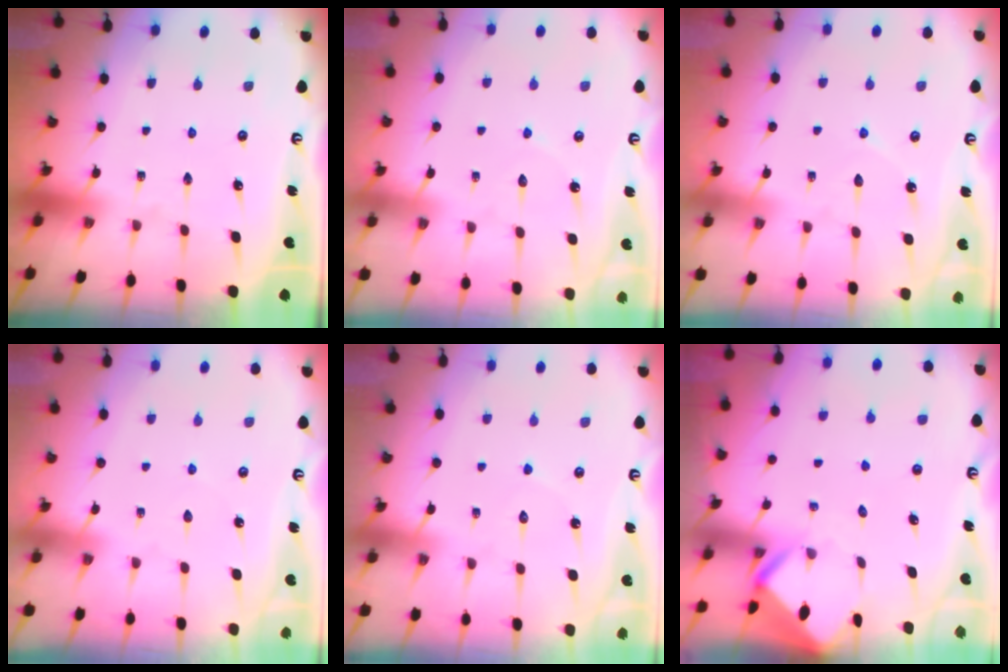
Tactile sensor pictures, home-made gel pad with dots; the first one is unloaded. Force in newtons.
{"total": 4.0, "press": 3.9, "slide": 0.4}
{"total": 3.3, "press": 3.3, "slide": 0.4}
{"total": 2.3, "press": 2.3, "slide": 0.4}
{"total": 5.4, "press": 5.4, "slide": 0.7}
{"total": 2.7, "press": 2.7, "slide": 0.2}